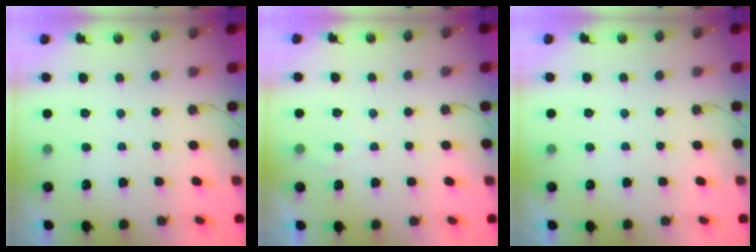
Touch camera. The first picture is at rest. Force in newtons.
{"total": 3.6, "press": 3.6, "slide": 0.5}
{"total": 3.4, "press": 3.4, "slide": 0.4}